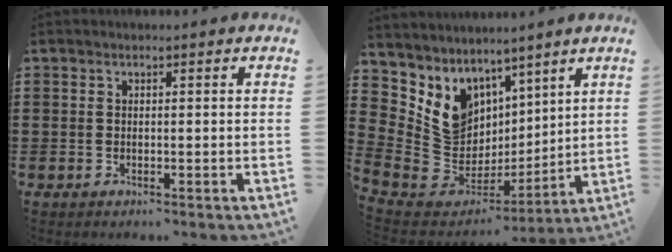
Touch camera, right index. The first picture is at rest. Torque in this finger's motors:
{"motor_torque": [0.91, 0.94, 0.23, 0.10]}